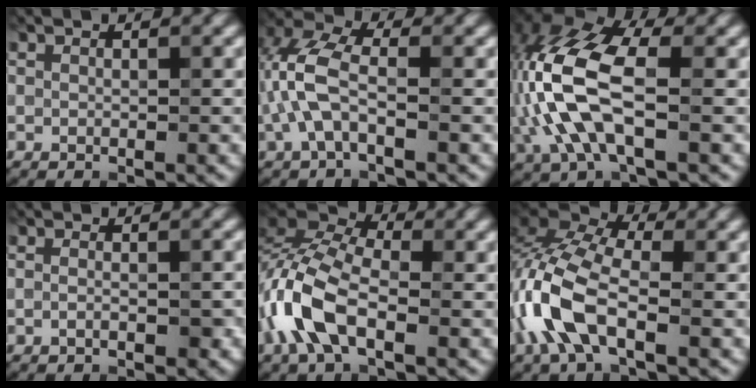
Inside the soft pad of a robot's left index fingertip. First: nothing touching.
{"total": 4.9, "force": [-0.9, 2.2, 4.3], "torque": [-0.109, 0.016, -0.028]}
{"total": 9.8, "force": [-1.2, 4.7, 8.5], "torque": [-0.200, 0.017, -0.034]}
{"total": 1.6, "force": [-0.8, 0.6, 1.3], "torque": [-0.027, 0.000, -0.015]}
{"total": 7.8, "force": [-3.0, 4.0, 6.0], "torque": [-0.143, 0.009, -0.075]}
{"total": 8.7, "force": [-2.9, 4.2, 7.0], "torque": [-0.174, 0.011, -0.074]}